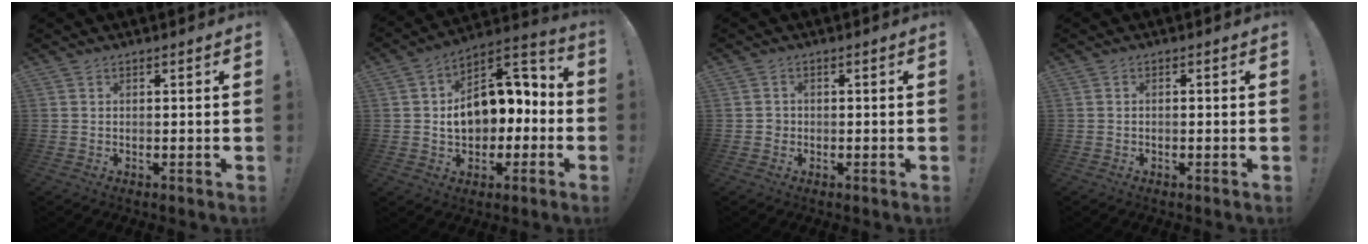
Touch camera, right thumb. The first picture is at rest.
{"total": 15.3, "force": [1.5, 11.1, 10.5], "torque": [-0.139, 0.000, 0.035]}
{"total": 1.8, "force": [-0.5, 1.6, 0.5], "torque": [-0.005, 0.002, -0.011]}
{"total": 0.8, "force": [-0.7, 0.2, 0.4], "torque": [-0.008, 0.001, -0.012]}